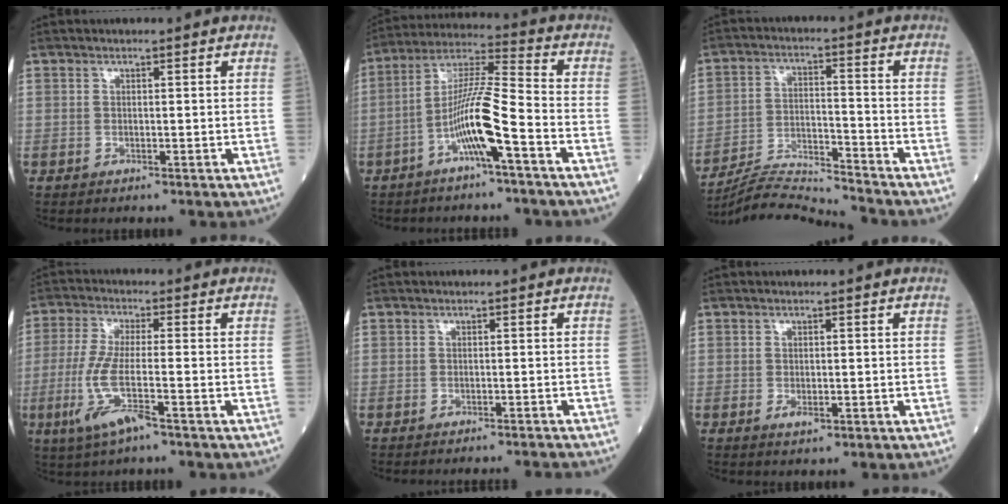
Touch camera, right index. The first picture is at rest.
{"total": 10.7, "force": [-4.4, 0.1, 9.8], "torque": [-0.192, 0.013, -0.086]}
{"total": 10.3, "force": [-10.1, -2.0, 0.8], "torque": [-0.019, 0.007, -0.186]}
{"total": 8.3, "force": [-3.6, 0.6, 7.5], "torque": [-0.166, -0.017, -0.074]}
{"total": 4.1, "force": [-3.8, -1.3, 0.5], "torque": [0.000, -0.009, -0.046]}
{"total": 1.4, "force": [-0.5, 0.6, 1.1], "torque": [-0.019, -0.002, -0.006]}